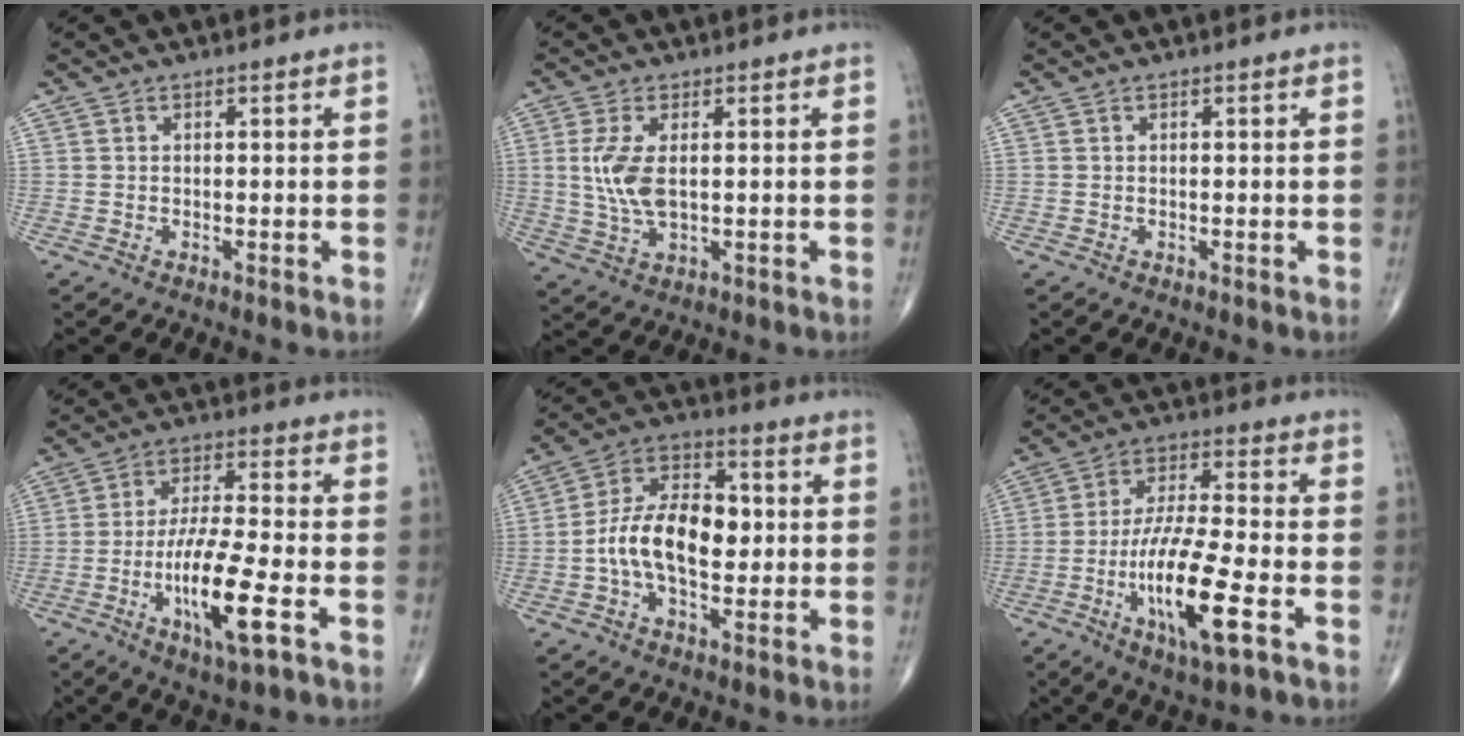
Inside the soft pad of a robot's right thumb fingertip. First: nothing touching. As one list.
[{"total": 7.2, "force": [0.8, 3.3, 6.3], "torque": [-0.144, -0.006, 0.021]}, {"total": 0.0}, {"total": 13.7, "force": [-4.8, 3.0, 12.5], "torque": [-0.240, 0.010, -0.084]}, {"total": 14.2, "force": [-0.8, 8.1, 11.6], "torque": [-0.198, 0.031, -0.022]}, {"total": 15.8, "force": [-5.6, 3.6, 14.3], "torque": [-0.278, 0.012, -0.099]}]